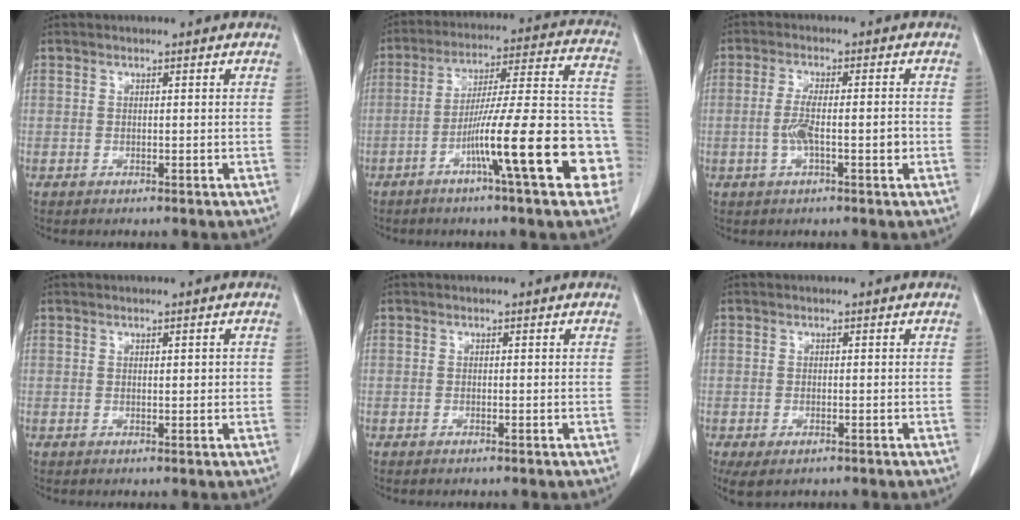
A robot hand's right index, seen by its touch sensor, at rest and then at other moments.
{"total": 19.8, "force": [-7.5, 1.4, 18.3], "torque": [-0.217, 0.023, -0.112]}
{"total": 5.3, "force": [-1.1, 1.2, 5.0], "torque": [-0.101, 0.007, -0.019]}
{"total": 1.2, "force": [0.2, 0.4, 1.1], "torque": [-0.016, 0.001, 0.005]}
{"total": 0.0}
{"total": 3.8, "force": [-2.4, 1.7, 2.4], "torque": [-0.040, -0.009, -0.033]}